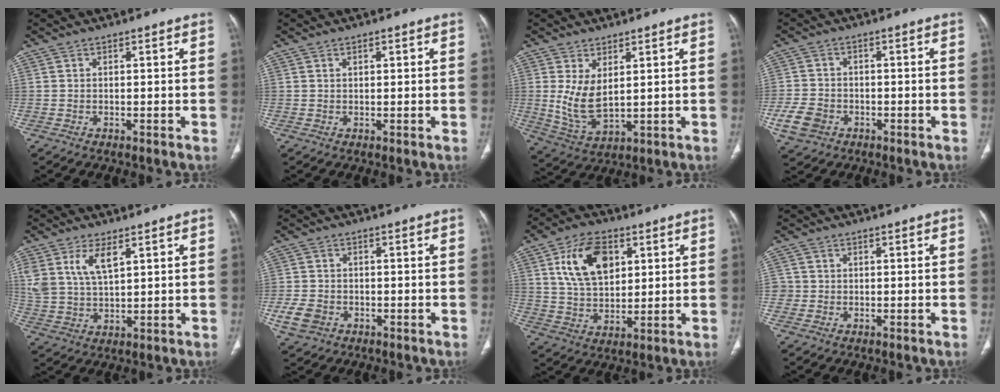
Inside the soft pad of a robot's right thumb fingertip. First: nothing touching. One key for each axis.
{"total": 1.1, "fx": 0.5, "fy": 0.6, "fz": 0.7, "tx": -0.011, "ty": -0.001, "tz": 0.008}
{"total": 8.0, "fx": 1.8, "fy": 4.2, "fz": 6.6, "tx": -0.131, "ty": -0.018, "tz": 0.054}
{"total": 6.3, "fx": -2.5, "fy": 4.9, "fz": 3.0, "tx": -0.060, "ty": 0.013, "tz": -0.041}
{"total": 8.0, "fx": 3.8, "fy": 3.8, "fz": 5.8, "tx": -0.116, "ty": -0.011, "tz": 0.085}
{"total": 5.2, "fx": -1.9, "fy": 4.2, "fz": 2.5, "tx": -0.052, "ty": 0.008, "tz": -0.028}
{"total": 13.2, "fx": 4.7, "fy": 8.2, "fz": 9.2, "tx": -0.142, "ty": -0.012, "tz": 0.090}
{"total": 1.9, "fx": -0.3, "fy": 1.9, "fz": 0.0, "tx": 0.011, "ty": 0.007, "tz": -0.007}